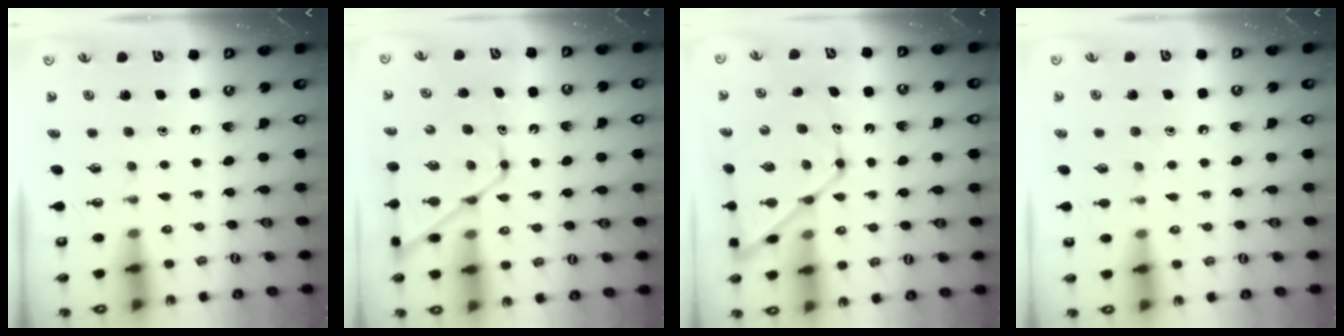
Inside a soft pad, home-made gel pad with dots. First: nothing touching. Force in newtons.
{"total": 13.0, "press": 13.0, "slide": 1.1}
{"total": 13.7, "press": 13.7, "slide": 1.3}
{"total": 5.5, "press": 5.5, "slide": 0.6}